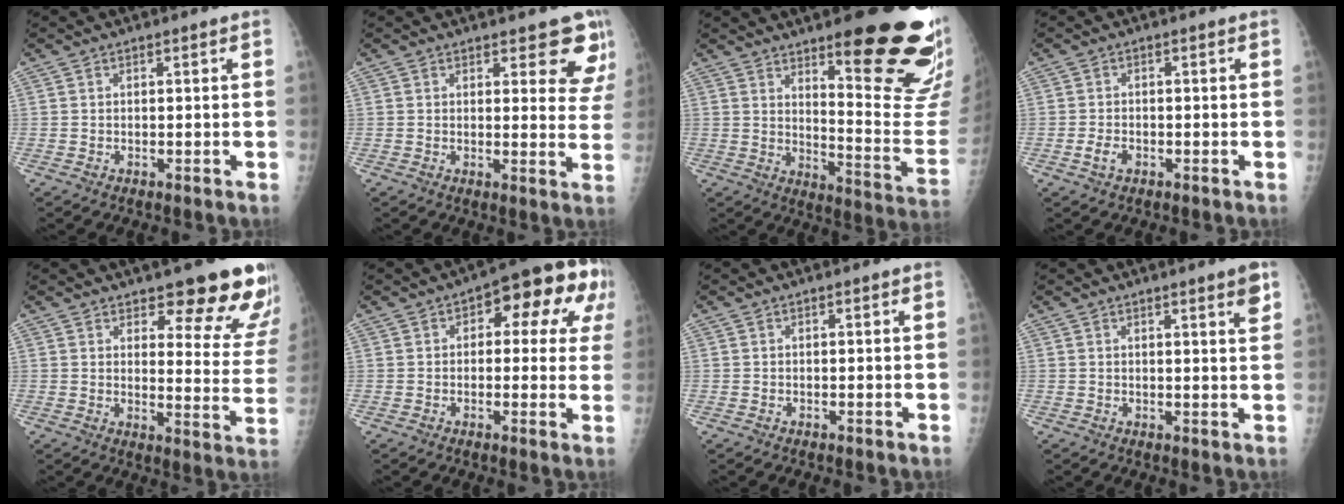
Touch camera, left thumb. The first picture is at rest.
{"total": 7.7, "force": [6.2, 3.1, 3.3], "torque": [0.005, -0.037, 0.053]}
{"total": 23.3, "force": [13.5, 5.1, 18.2], "torque": [-0.204, -0.098, 0.196]}
{"total": 2.3, "force": [-1.2, 1.4, 1.3], "torque": [-0.027, 0.007, -0.022]}
{"total": 16.1, "force": [12.0, 5.1, 9.5], "torque": [-0.066, -0.083, 0.140]}
{"total": 13.7, "force": [4.1, 7.0, 11.1], "torque": [-0.081, 0.026, 0.039]}
{"total": 0.0}
{"total": 3.3, "force": [2.0, 0.2, 2.7], "torque": [-0.033, -0.012, 0.026]}